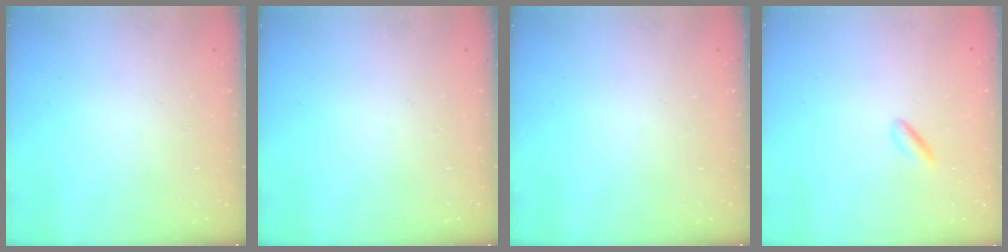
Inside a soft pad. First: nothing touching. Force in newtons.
{"total": 0.0}
{"total": 0.0}
{"total": 1.5, "press": 1.3, "slide": 0.6}